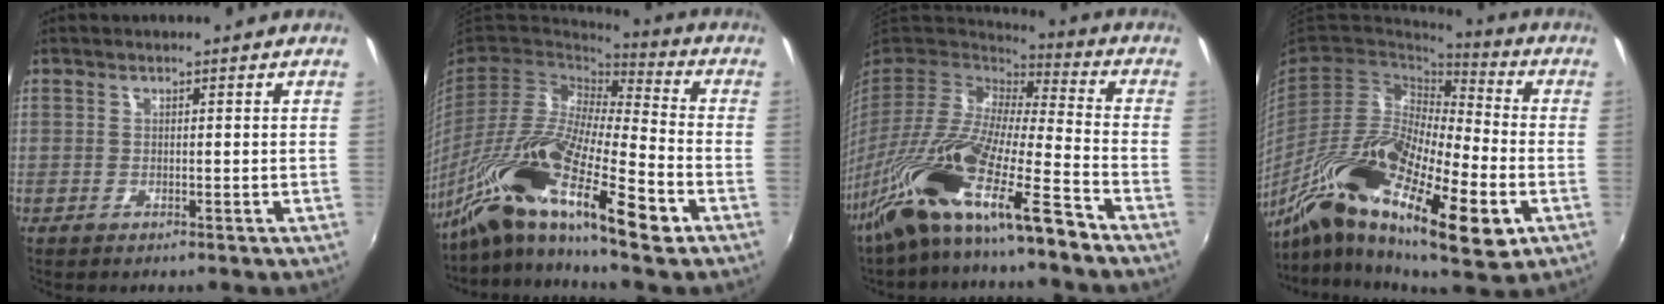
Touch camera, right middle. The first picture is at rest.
{"total": 21.8, "force": [-12.8, 3.6, 17.3], "torque": [-0.320, -0.024, -0.254]}
{"total": 21.5, "force": [-14.8, 3.0, 15.3], "torque": [-0.283, -0.023, -0.289]}
{"total": 27.5, "force": [-11.8, 9.2, 23.0], "torque": [-0.411, -0.044, -0.221]}